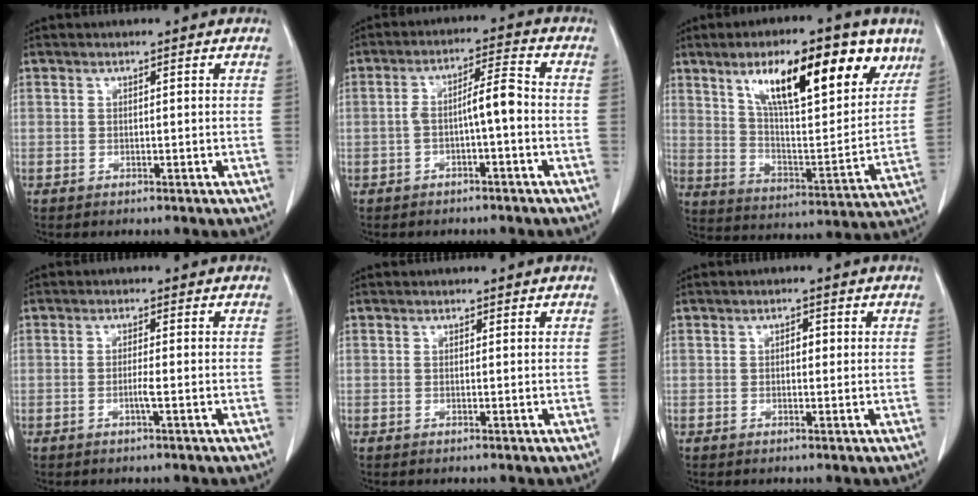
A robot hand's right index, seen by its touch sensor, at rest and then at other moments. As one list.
[{"total": 5.4, "force": [-1.2, 0.8, 5.2], "torque": [-0.090, 0.023, -0.019]}, {"total": 20.6, "force": [11.5, 5.6, 16.1], "torque": [-0.247, 0.015, 0.191]}, {"total": 1.7, "force": [-0.6, -0.2, 1.5], "torque": [-0.031, -0.002, -0.012]}, {"total": 0.0}, {"total": 1.5, "force": [0.2, 0.9, 1.2], "torque": [-0.016, 0.003, 0.002]}]